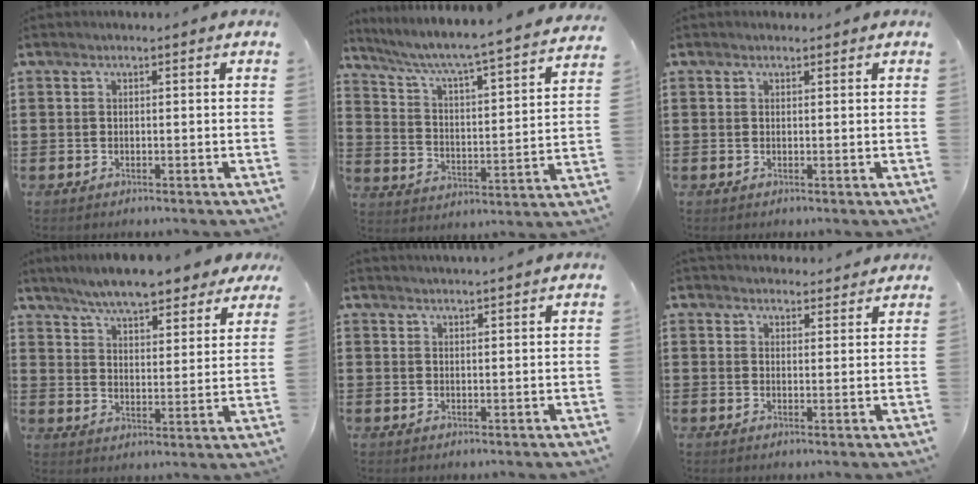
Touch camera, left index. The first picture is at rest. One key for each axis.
{"total": 4.9, "fx": 4.2, "fy": -0.6, "fz": 2.4, "tx": -0.067, "ty": -0.049, "tz": 0.060}
{"total": 0.5, "fx": 0.5, "fy": 0.2, "fz": 0.0, "tx": -0.002, "ty": -0.001, "tz": 0.012}
{"total": 7.1, "fx": 6.7, "fy": 0.5, "fz": 2.3, "tx": -0.072, "ty": -0.029, "tz": 0.120}
{"total": 1.8, "fx": 1.7, "fy": -0.6, "fz": 0.0, "tx": -0.004, "ty": -0.004, "tz": 0.035}
{"total": 3.1, "fx": 3.0, "fy": 0.4, "fz": 0.0, "tx": -0.001, "ty": -0.015, "tz": 0.057}